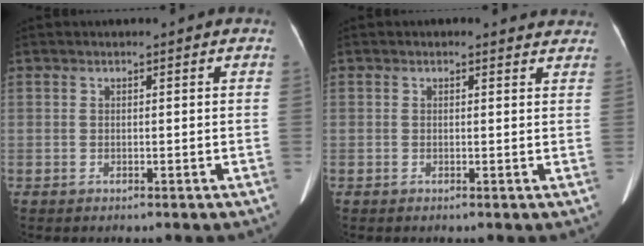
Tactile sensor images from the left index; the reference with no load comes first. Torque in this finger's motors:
{"motor_torque": [-0.43, -0.27, -0.51, -0.21]}